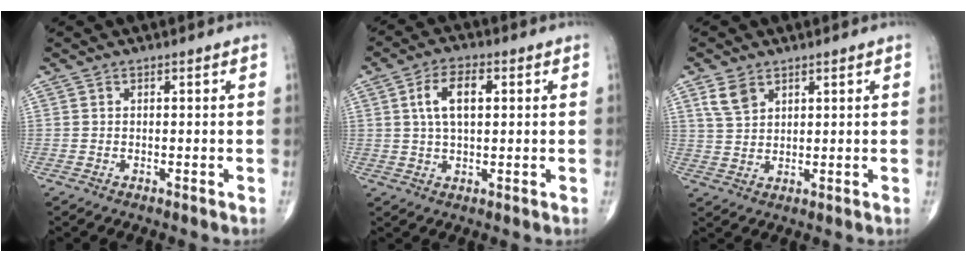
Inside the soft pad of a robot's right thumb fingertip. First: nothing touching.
{"total": 7.5, "force": [1.8, 3.8, 6.2], "torque": [-0.111, 0.009, 0.033]}
{"total": 4.6, "force": [2.7, 2.8, 2.4], "torque": [-0.040, -0.009, 0.060]}